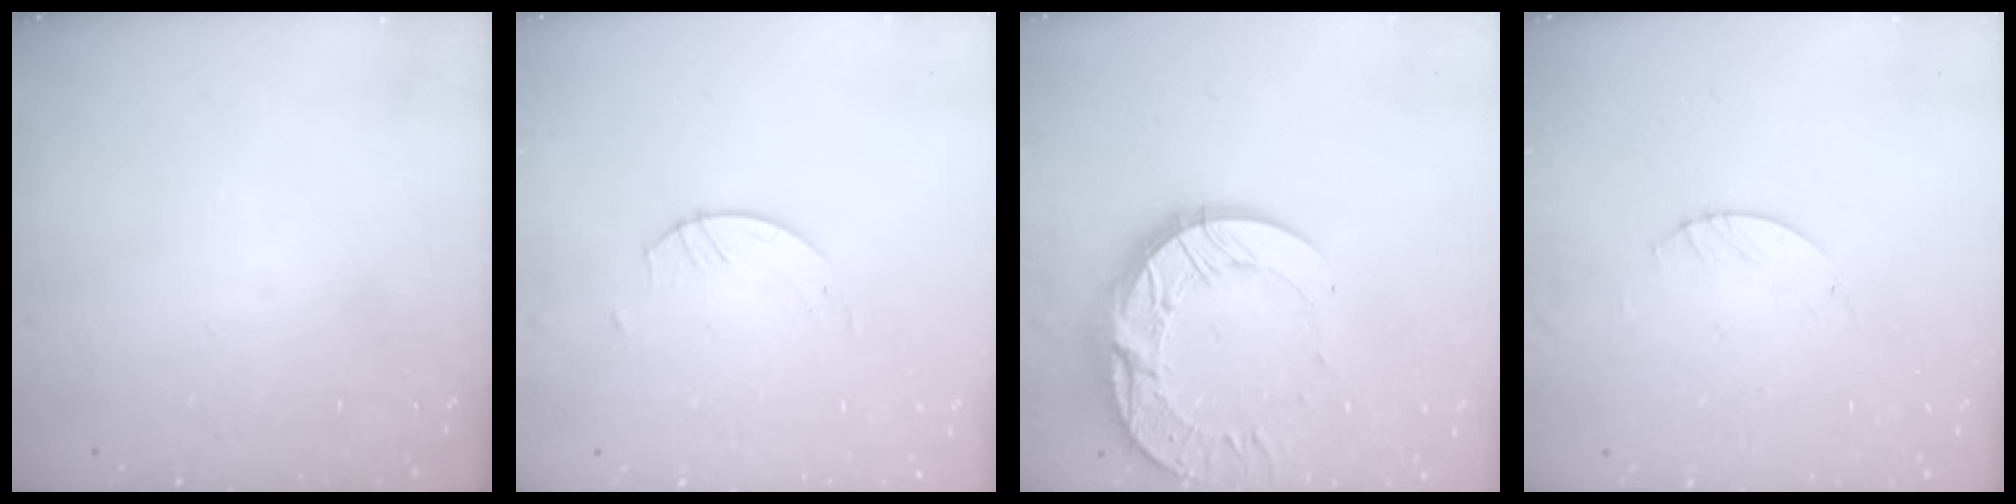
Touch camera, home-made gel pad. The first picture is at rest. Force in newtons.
{"total": 2.6, "press": 2.6, "slide": 0.2}
{"total": 17.3, "press": 17.2, "slide": 1.5}
{"total": 0.9, "press": 0.8, "slide": 0.2}